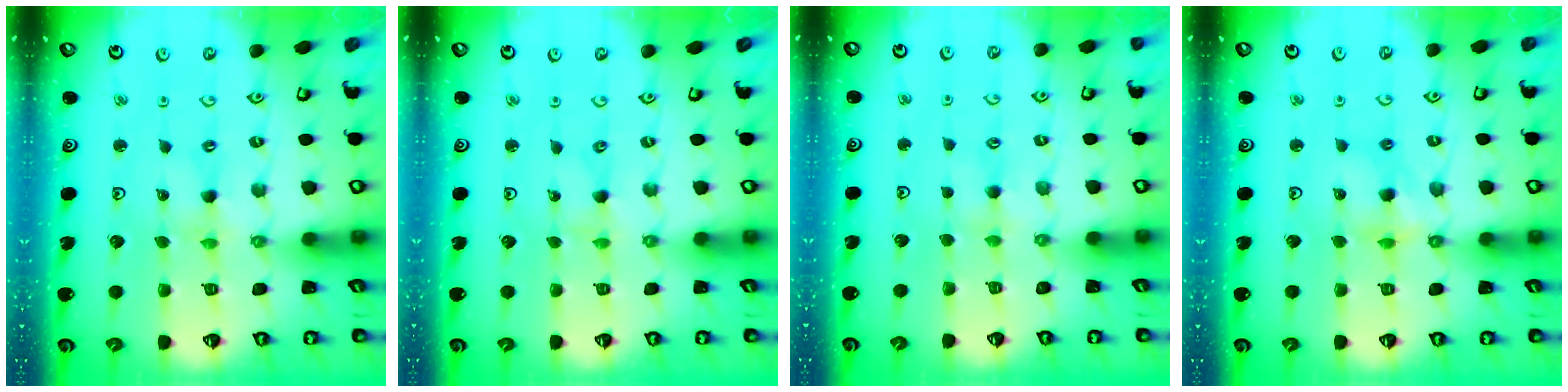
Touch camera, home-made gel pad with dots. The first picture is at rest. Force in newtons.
{"total": 0.0}
{"total": 2.8, "press": 2.8, "slide": 0.4}
{"total": 7.7, "press": 7.7, "slide": 0.7}